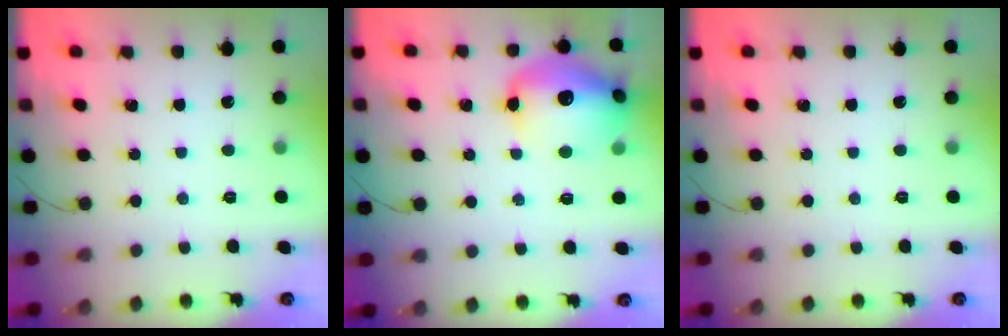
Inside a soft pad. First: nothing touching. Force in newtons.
{"total": 16.2, "press": 16.0, "slide": 2.4}
{"total": 0.0}